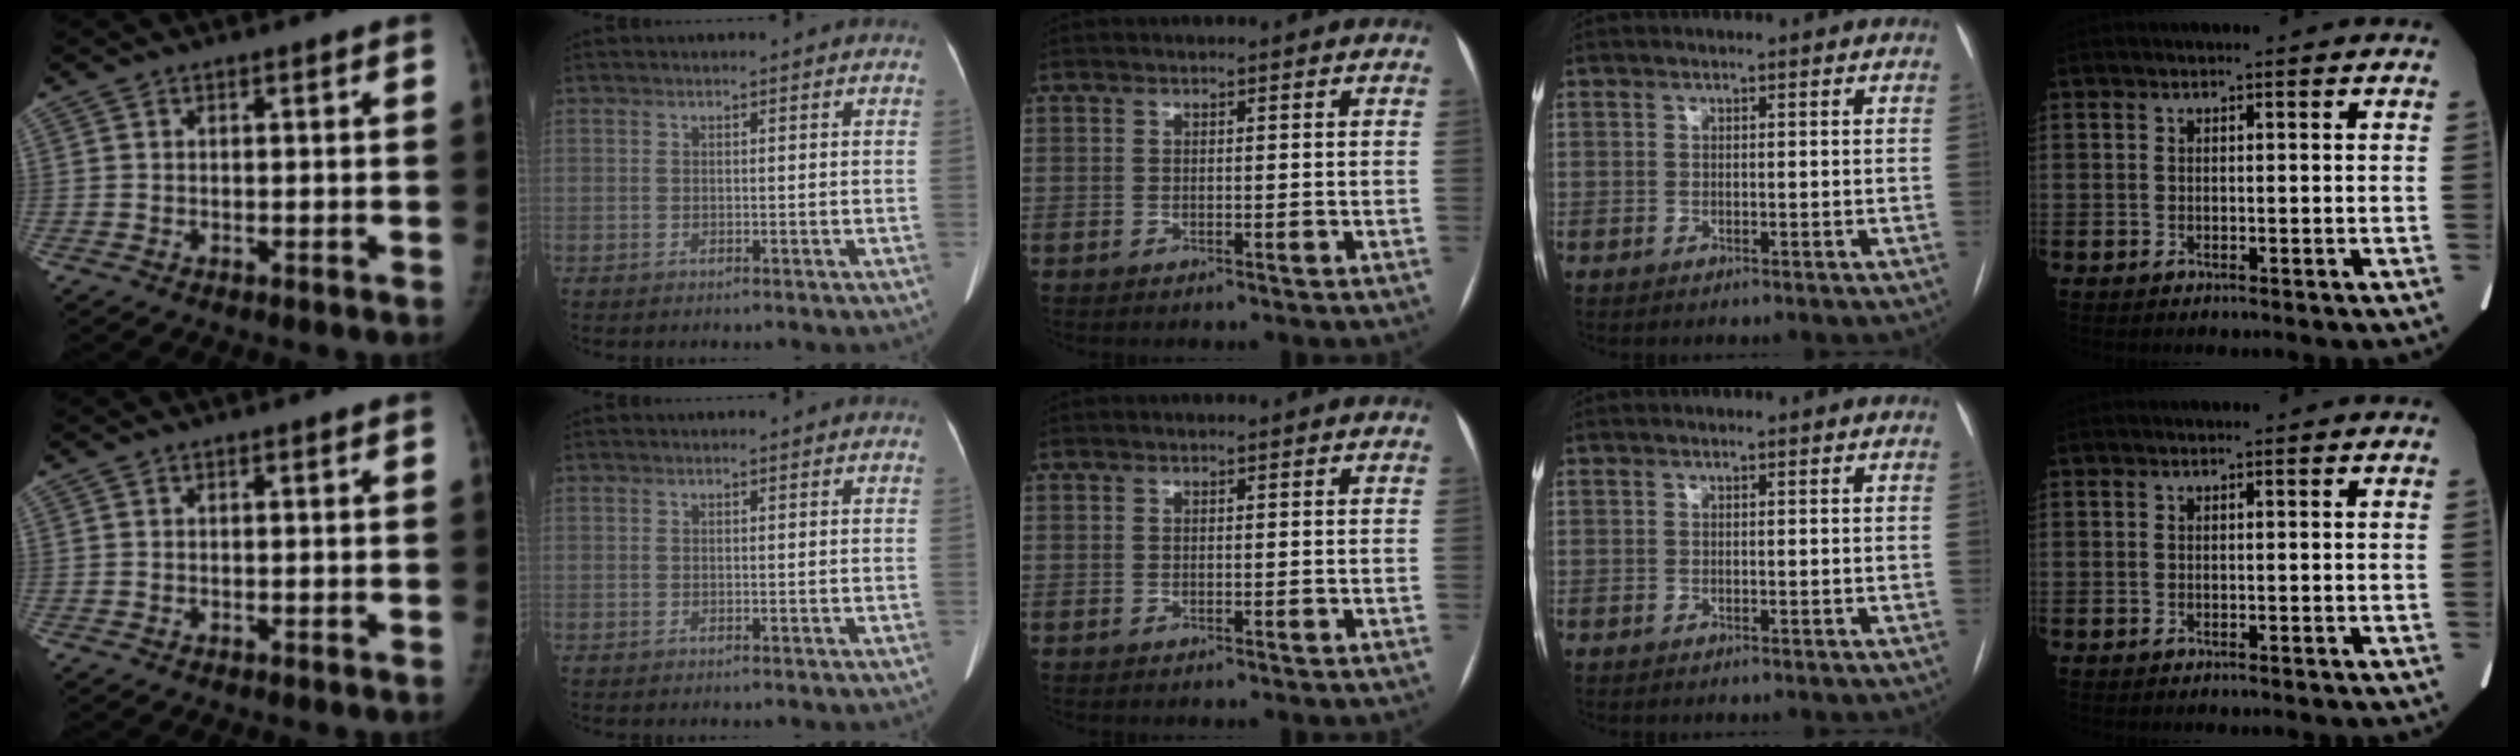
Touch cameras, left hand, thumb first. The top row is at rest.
{}